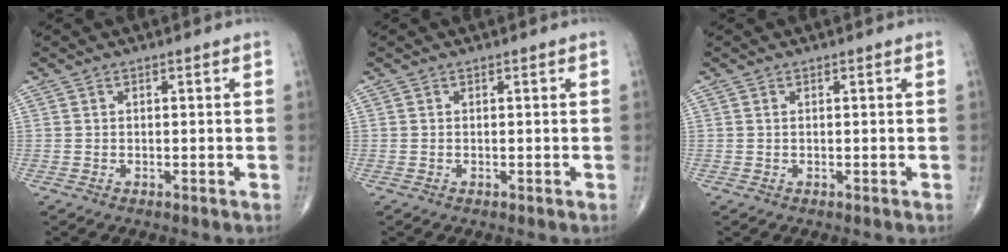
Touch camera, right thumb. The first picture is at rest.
{"total": 0.0}
{"total": 0.0}